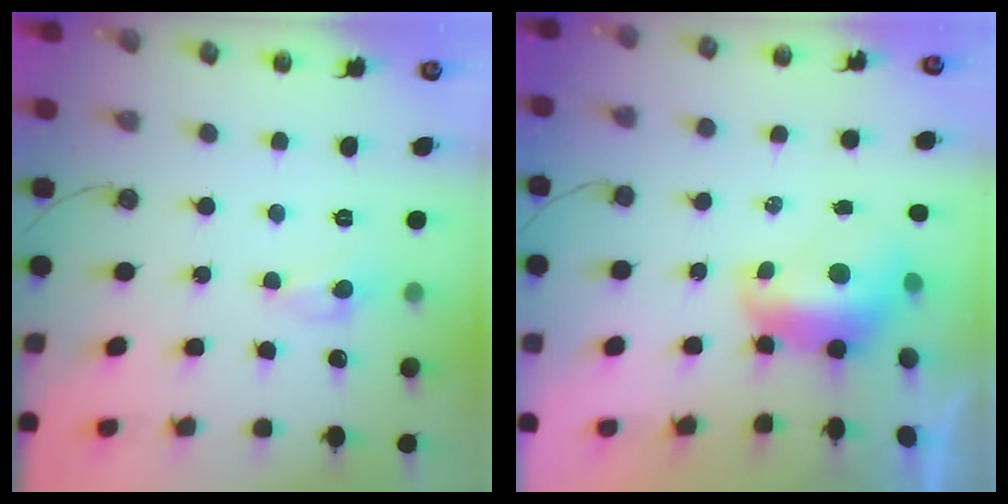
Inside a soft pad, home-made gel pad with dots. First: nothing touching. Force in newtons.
{"total": 2.4, "press": 2.2, "slide": 0.8}